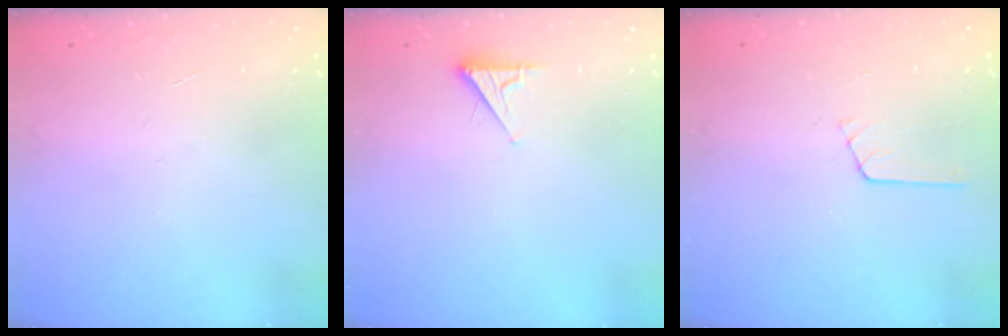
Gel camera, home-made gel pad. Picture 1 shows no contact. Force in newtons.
{"total": 2.5, "press": 2.5, "slide": 0.5}
{"total": 4.9, "press": 4.9, "slide": 0.4}